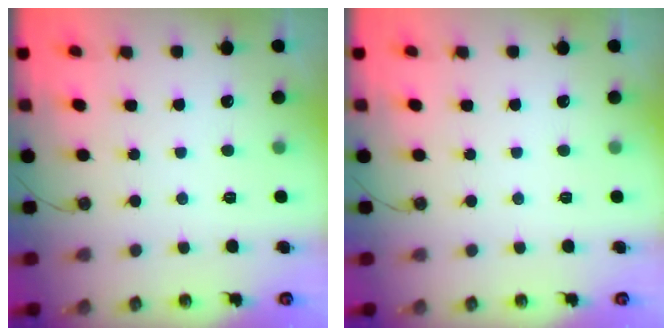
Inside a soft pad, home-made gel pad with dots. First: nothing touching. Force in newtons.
{"total": 0.0}